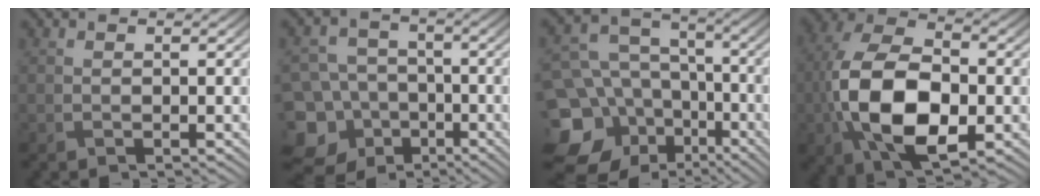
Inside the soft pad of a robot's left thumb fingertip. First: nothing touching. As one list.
[{"total": 13.2, "force": [-6.9, 10.7, 3.5], "torque": [-0.113, -0.039, -0.127]}, {"total": 16.2, "force": [-6.9, 13.0, 6.8], "torque": [-0.206, -0.027, -0.113]}, {"total": 14.5, "force": [-3.2, 8.3, 11.4], "torque": [-0.255, -0.014, -0.068]}]